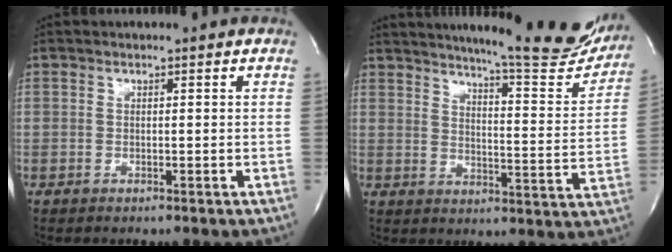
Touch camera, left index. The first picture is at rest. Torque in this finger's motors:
{"motor_torque": [0.27, -0.29, 0.46, 0.05]}